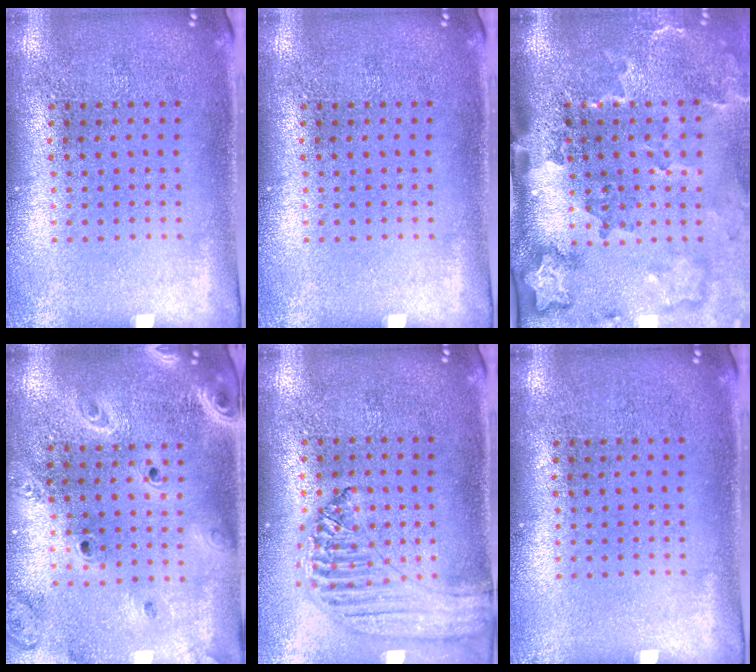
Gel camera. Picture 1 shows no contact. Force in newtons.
{"total": 0.0}
{"total": 3.5, "press": 2.4, "slide": 2.6}
{"total": 2.6, "press": 2.3, "slide": 1.2}
{"total": 1.2, "press": 1.2, "slide": 0.1}
{"total": 0.0}